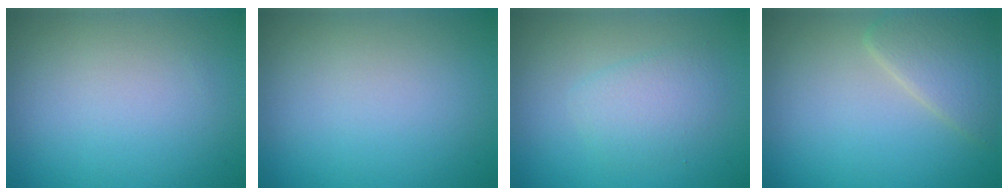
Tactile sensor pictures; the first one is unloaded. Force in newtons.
{"total": 0.0}
{"total": 2.3, "press": 2.3, "slide": 0.0}
{"total": 3.3, "press": 3.3, "slide": 0.2}